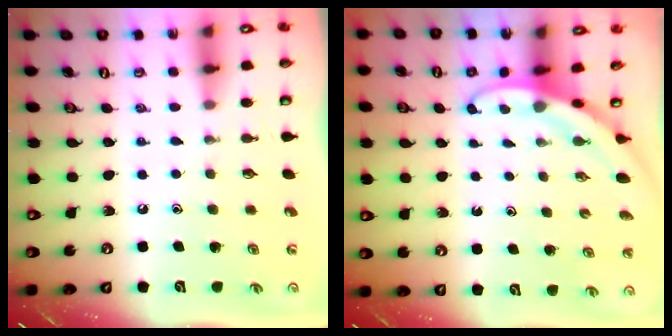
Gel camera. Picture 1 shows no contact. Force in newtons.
{"total": 3.0, "press": 3.0, "slide": 0.1}